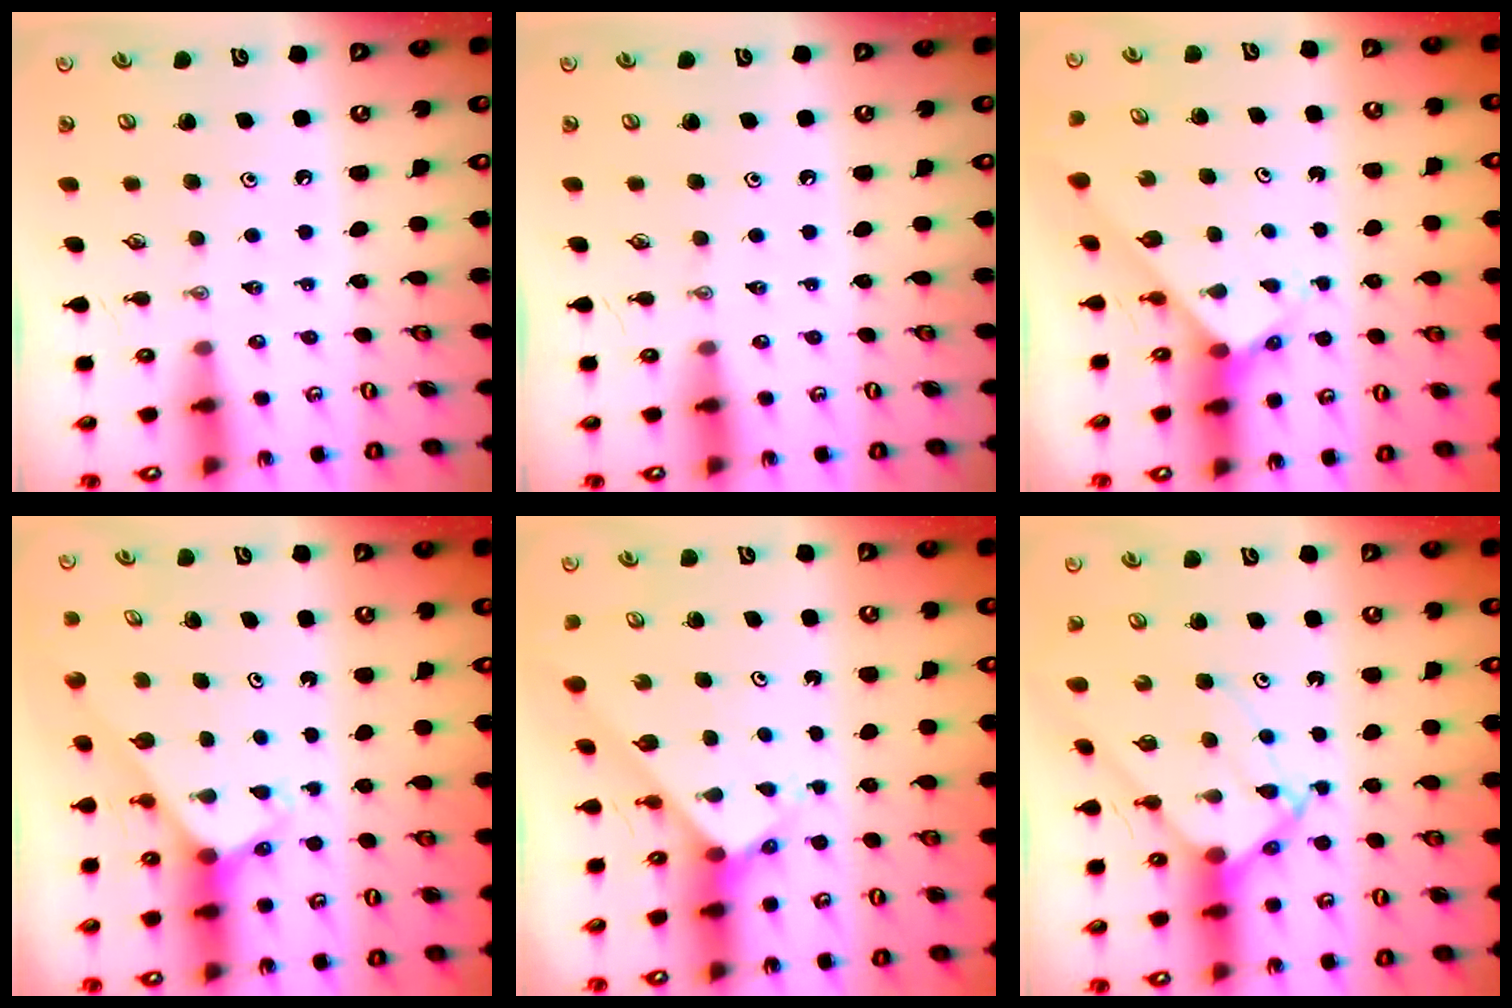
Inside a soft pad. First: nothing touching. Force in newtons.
{"total": 0.0}
{"total": 2.9, "press": 2.9, "slide": 0.1}
{"total": 2.6, "press": 2.6, "slide": 0.2}
{"total": 2.8, "press": 2.8, "slide": 0.2}
{"total": 10.0, "press": 10.0, "slide": 0.7}